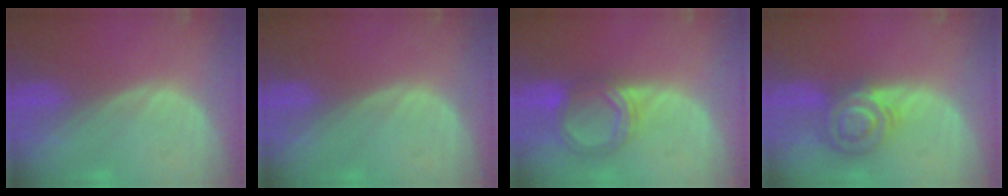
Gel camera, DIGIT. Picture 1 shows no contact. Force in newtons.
{"total": 0.0}
{"total": 5.5, "press": 5.5, "slide": 0.5}
{"total": 6.5, "press": 6.3, "slide": 1.8}